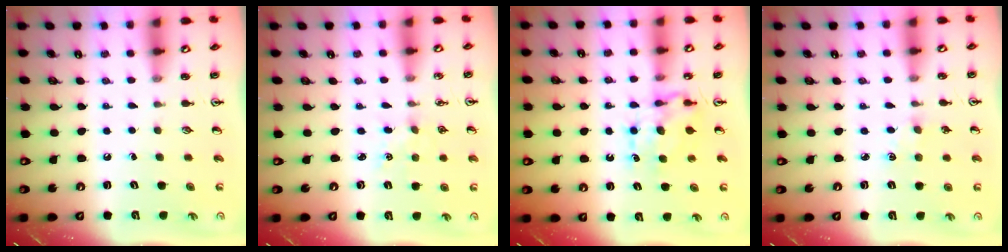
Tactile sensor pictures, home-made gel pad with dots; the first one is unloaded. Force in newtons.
{"total": 2.7, "press": 2.7, "slide": 0.4}
{"total": 7.1, "press": 7.0, "slide": 0.6}
{"total": 2.9, "press": 2.9, "slide": 0.3}